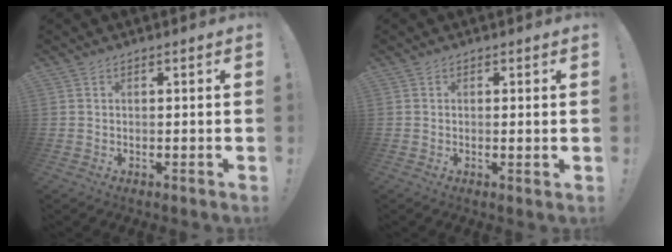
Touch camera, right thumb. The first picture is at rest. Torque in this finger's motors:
{"motor_torque": [-0.01, -0.18, 0.03, -0.19, 0.00]}